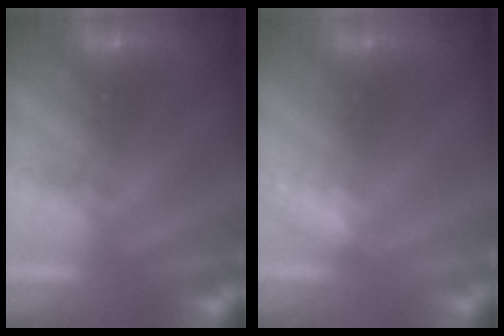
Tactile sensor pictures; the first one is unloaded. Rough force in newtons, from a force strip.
{"total": 2.4}